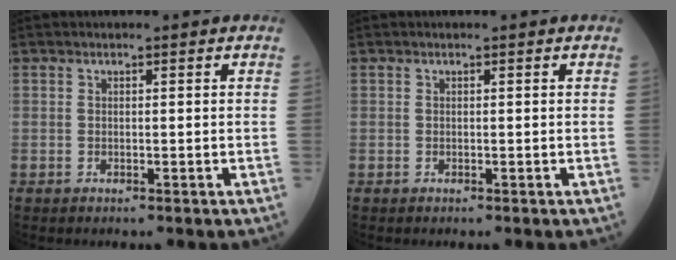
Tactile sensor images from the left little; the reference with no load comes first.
{"total": 0.0}